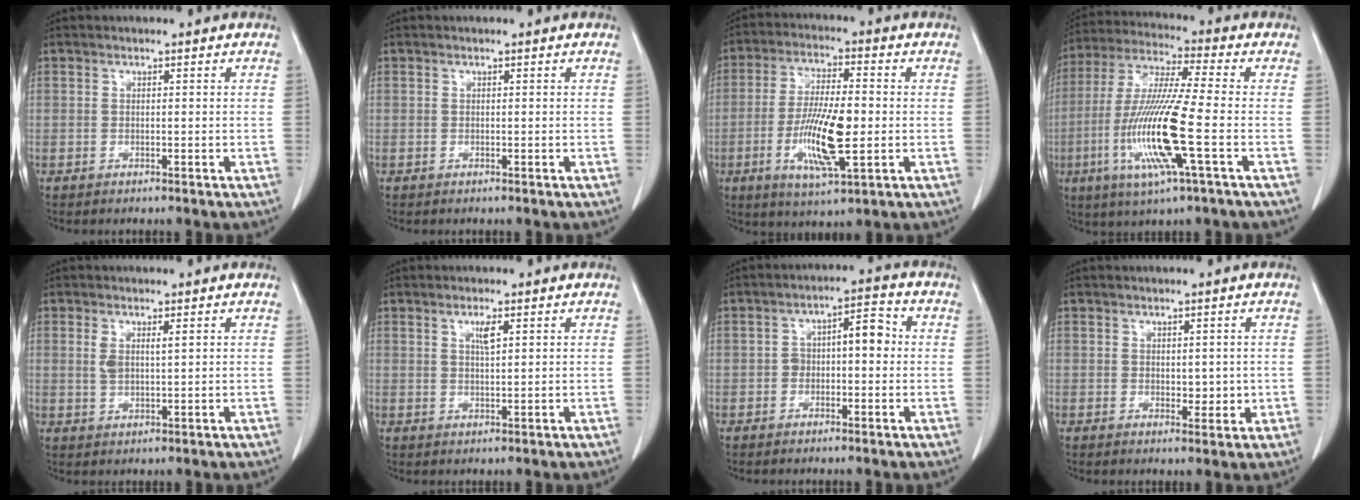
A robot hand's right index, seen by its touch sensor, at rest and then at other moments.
{"total": 0.0}
{"total": 11.6, "force": [-2.3, 2.1, 11.2], "torque": [-0.219, -0.010, -0.038]}
{"total": 15.1, "force": [-4.0, -0.1, 14.6], "torque": [-0.308, -0.017, -0.081]}
{"total": 3.0, "force": [1.1, 0.8, 2.7], "torque": [-0.058, 0.005, 0.026]}
{"total": 2.2, "force": [1.0, 0.2, 1.9], "torque": [-0.037, -0.002, 0.019]}
{"total": 5.5, "force": [0.1, 2.4, 4.9], "torque": [-0.077, 0.037, 0.001]}
{"total": 2.5, "force": [0.1, 1.3, 2.1], "torque": [-0.025, -0.005, 0.009]}